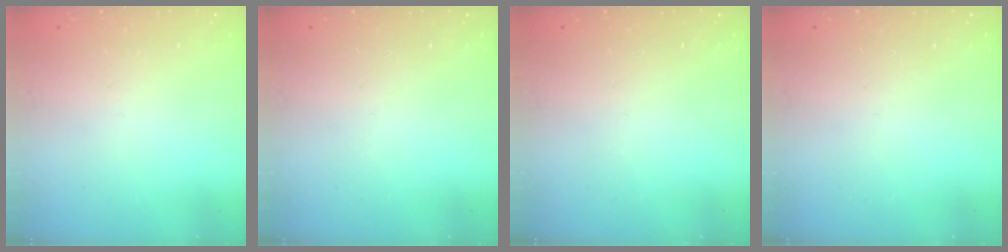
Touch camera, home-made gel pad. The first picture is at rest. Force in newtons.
{"total": 0.0}
{"total": 0.0}
{"total": 0.0}